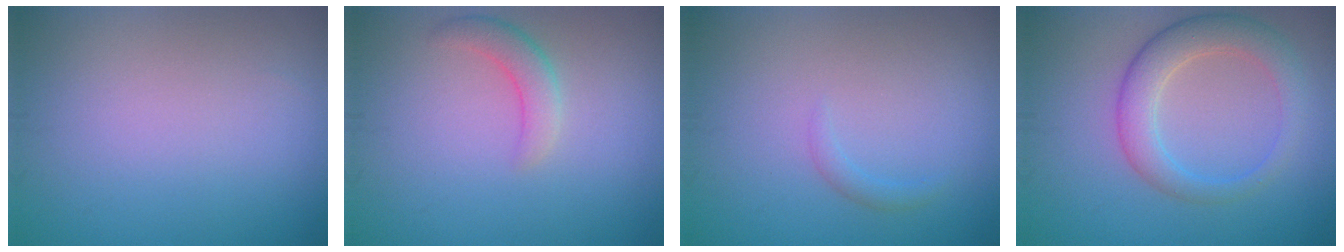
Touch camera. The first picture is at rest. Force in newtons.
{"total": 2.2, "press": 2.2, "slide": 0.1}
{"total": 0.9, "press": 0.8, "slide": 0.1}
{"total": 4.2, "press": 4.2, "slide": 0.2}